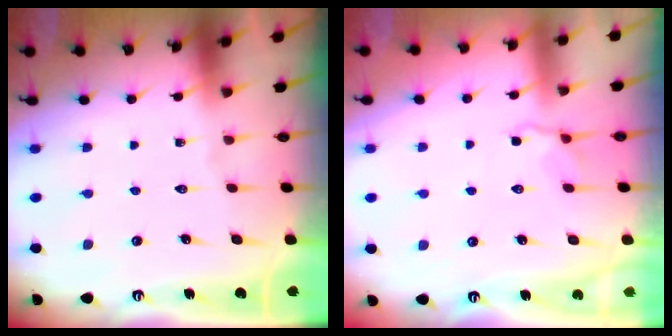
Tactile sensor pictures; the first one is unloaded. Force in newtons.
{"total": 4.3, "press": 3.8, "slide": 1.9}